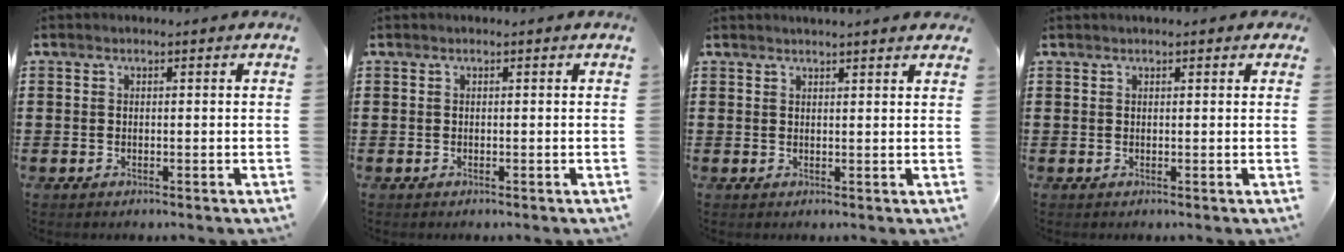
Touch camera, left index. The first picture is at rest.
{"total": 0.0}
{"total": 1.5, "force": [1.5, -0.1, 0.3], "torque": [-0.009, 0.001, 0.029]}
{"total": 0.7, "force": [0.5, 0.2, 0.4], "torque": [-0.008, 0.005, 0.009]}